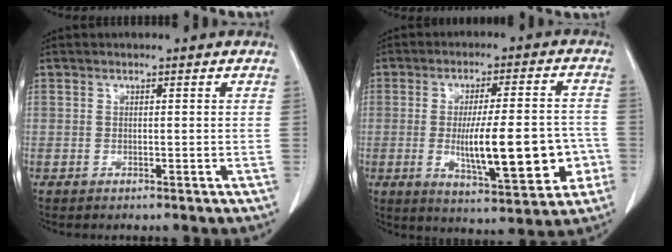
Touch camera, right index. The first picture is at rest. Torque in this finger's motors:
{"motor_torque": [1.15, -0.69, 0.67, 0.21]}